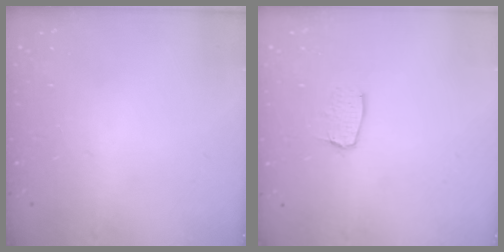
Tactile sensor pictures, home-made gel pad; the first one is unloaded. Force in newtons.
{"total": 6.1, "press": 6.1, "slide": 0.2}